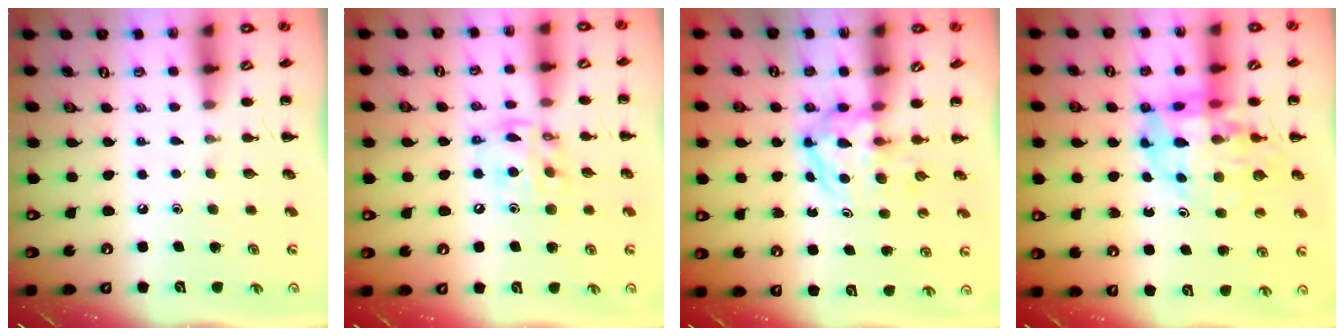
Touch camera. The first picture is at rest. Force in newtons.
{"total": 12.8, "press": 12.5, "slide": 2.5}
{"total": 3.8, "press": 3.7, "slide": 0.5}
{"total": 11.9, "press": 11.4, "slide": 3.5}